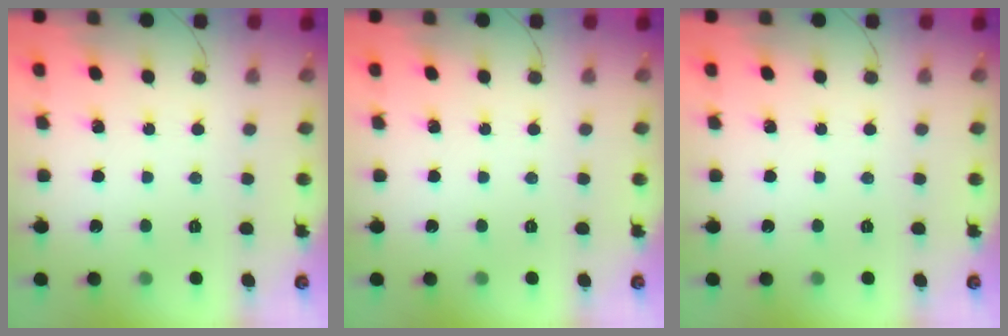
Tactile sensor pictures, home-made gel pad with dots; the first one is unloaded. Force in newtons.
{"total": 0.0}
{"total": 0.0}